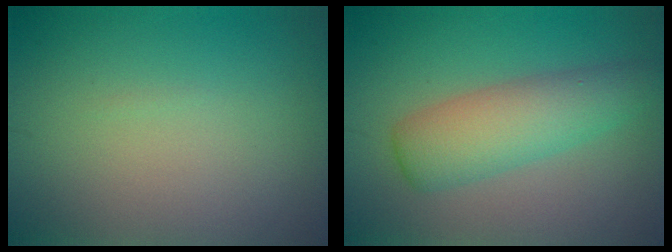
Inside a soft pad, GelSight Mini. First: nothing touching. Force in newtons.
{"total": 5.0, "press": 5.0, "slide": 0.1}